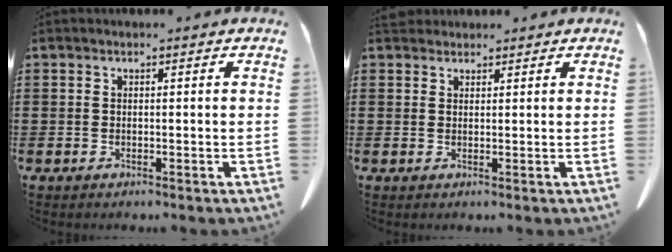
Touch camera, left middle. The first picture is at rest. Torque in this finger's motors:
{"motor_torque": [0.25, 0.23, -0.01, 0.01]}